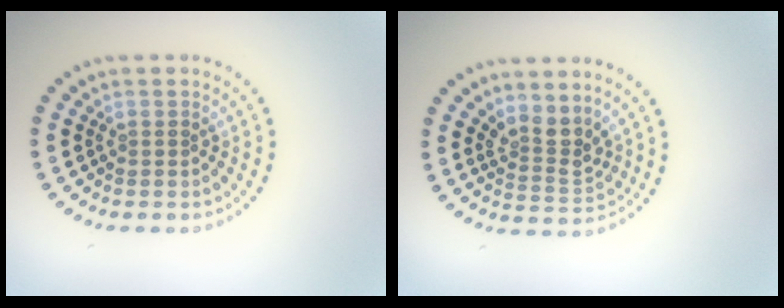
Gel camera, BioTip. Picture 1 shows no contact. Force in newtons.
{"total": 2.8, "press": 2.0, "slide": 1.9}